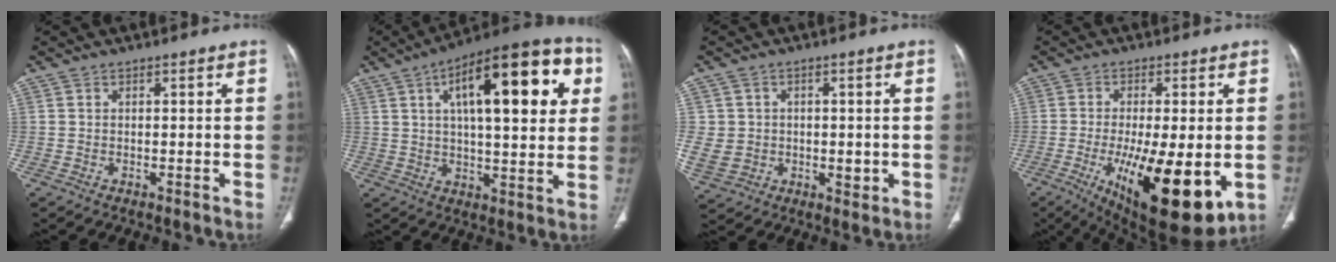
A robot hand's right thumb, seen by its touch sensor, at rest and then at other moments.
{"total": 24.2, "force": [7.6, 8.8, 21.2], "torque": [-0.283, 0.016, 0.103]}
{"total": 8.7, "force": [-0.4, 7.6, 4.1], "torque": [-0.057, 0.004, 0.009]}
{"total": 19.6, "force": [-5.2, 6.5, 17.8], "torque": [-0.264, -0.028, -0.059]}